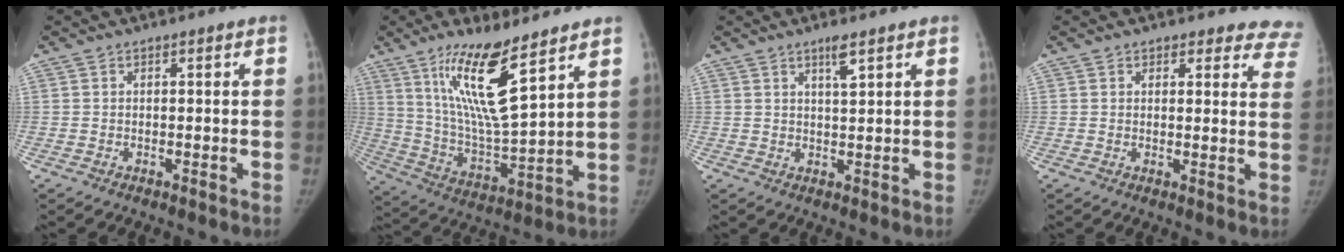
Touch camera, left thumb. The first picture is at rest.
{"total": 16.7, "force": [9.6, 3.3, 13.2], "torque": [-0.237, -0.061, 0.191]}
{"total": 3.0, "force": [1.9, 0.4, 2.3], "torque": [-0.039, -0.010, 0.034]}
{"total": 9.5, "force": [8.5, 4.2, 0.8], "torque": [0.065, -0.036, 0.059]}